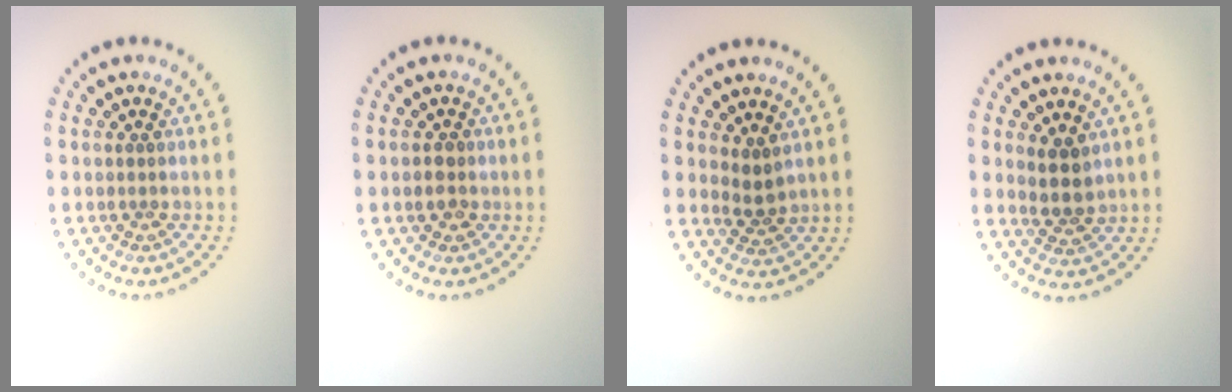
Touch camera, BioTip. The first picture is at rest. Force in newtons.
{"total": 1.6, "press": 1.4, "slide": 0.7}
{"total": 1.9, "press": 1.4, "slide": 1.4}
{"total": 2.3, "press": 1.9, "slide": 1.3}